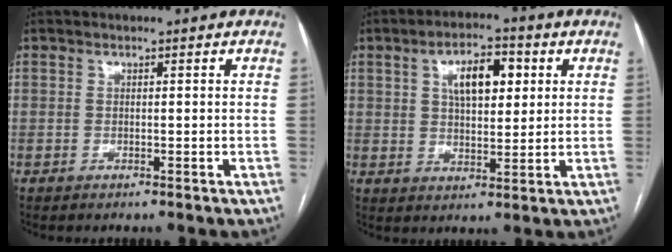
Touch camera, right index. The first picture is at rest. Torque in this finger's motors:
{"motor_torque": [0.54, 0.43, 0.46, 0.08]}